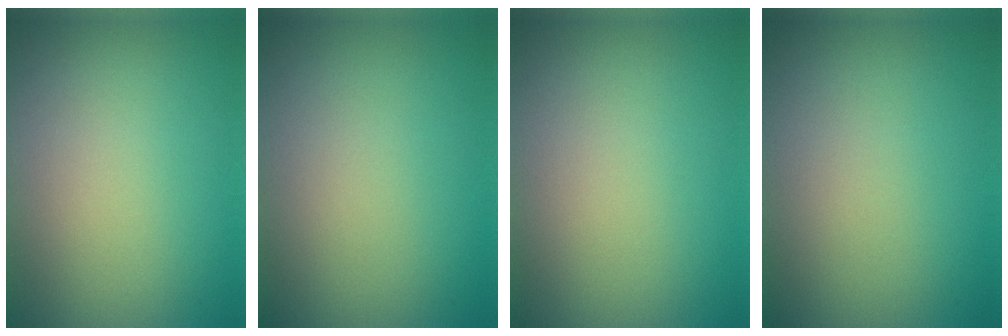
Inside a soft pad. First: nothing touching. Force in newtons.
{"total": 0.0}
{"total": 0.0}
{"total": 0.0}